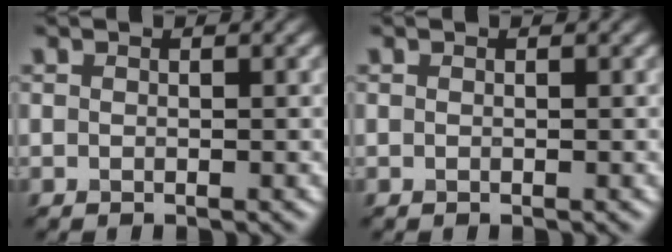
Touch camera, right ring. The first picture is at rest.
{"total": 0.0}